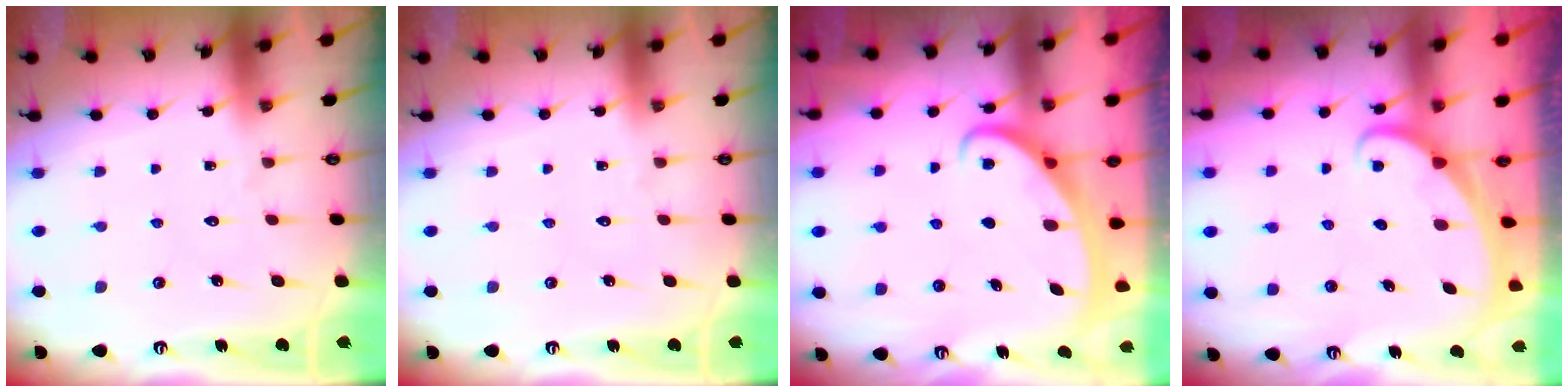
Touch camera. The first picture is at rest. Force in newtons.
{"total": 0.0}
{"total": 2.5, "press": 2.5, "slide": 0.4}
{"total": 1.8, "press": 1.8, "slide": 0.1}